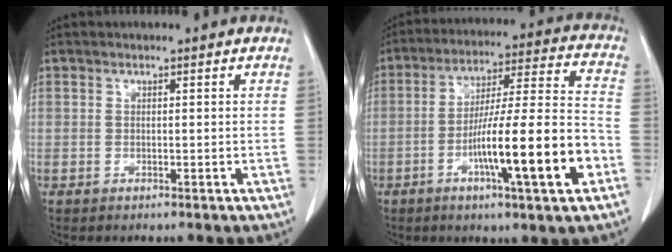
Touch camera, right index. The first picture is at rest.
{"total": 17.1, "force": [-6.1, 0.6, 16.0], "torque": [-0.267, -0.001, -0.097]}